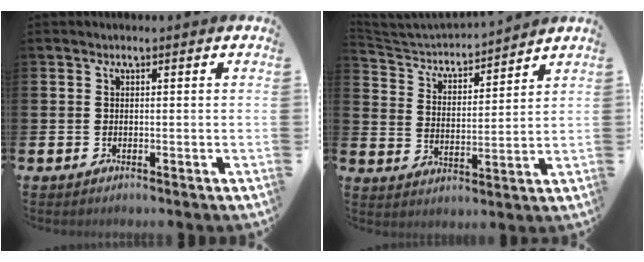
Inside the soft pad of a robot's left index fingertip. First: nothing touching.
{"total": 4.2, "force": [4.1, 0.9, 0.4], "torque": [-0.034, -0.034, 0.064]}